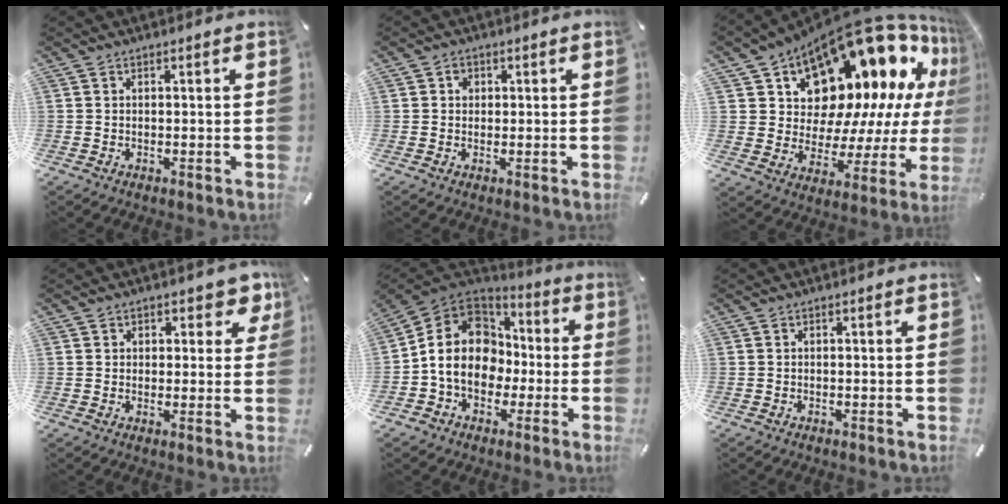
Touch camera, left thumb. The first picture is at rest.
{"total": 1.7, "force": [0.1, 1.6, 0.6], "torque": [-0.006, 0.004, -0.002]}
{"total": 21.5, "force": [13.6, 11.8, 11.7], "torque": [-0.163, -0.132, 0.255]}
{"total": 5.2, "force": [2.9, 3.7, 2.3], "torque": [-0.007, -0.012, 0.043]}
{"total": 14.9, "force": [-1.6, 12.5, 8.0], "torque": [-0.168, 0.028, -0.026]}
{"total": 0.0}